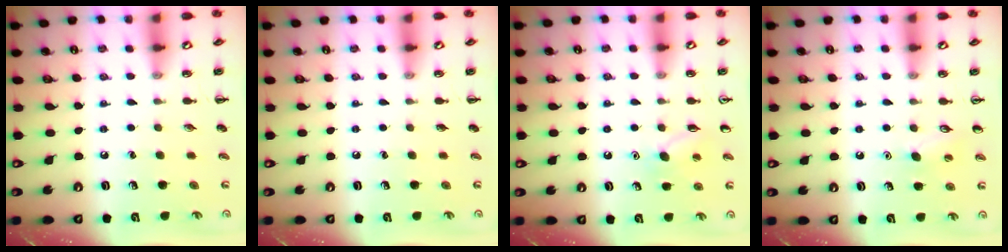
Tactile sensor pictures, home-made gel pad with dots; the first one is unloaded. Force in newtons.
{"total": 0.0}
{"total": 6.4, "press": 6.1, "slide": 1.9}
{"total": 5.8, "press": 5.6, "slide": 1.6}